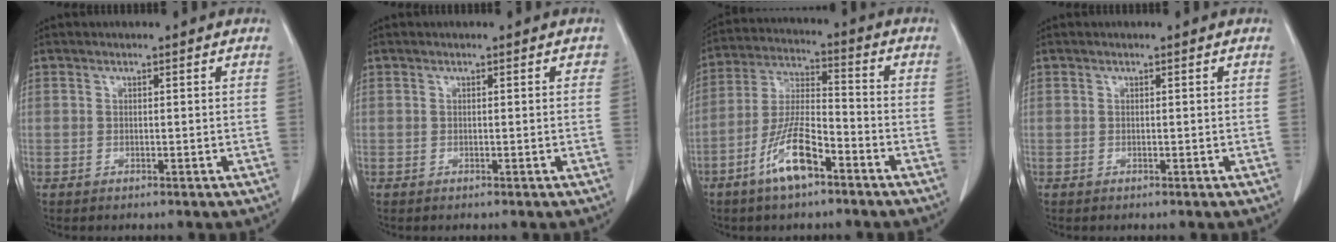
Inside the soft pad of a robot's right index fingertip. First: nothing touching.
{"total": 0.5, "force": [0.2, 0.4, 0.3], "torque": [0.001, 0.005, -0.001]}
{"total": 10.2, "force": [-5.6, 2.6, 8.1], "torque": [-0.168, -0.002, -0.106]}
{"total": 0.0}